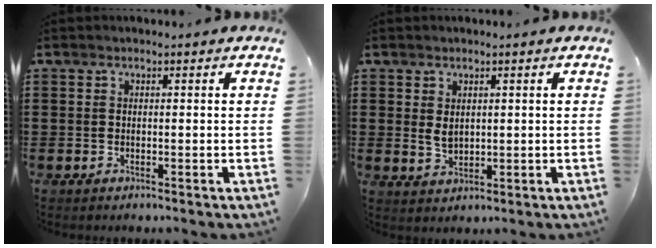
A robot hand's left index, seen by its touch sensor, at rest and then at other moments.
{"total": 2.9, "force": [0.9, 1.9, 2.0], "torque": [-0.042, 0.004, 0.017]}